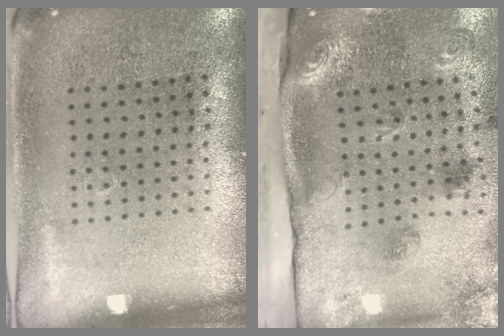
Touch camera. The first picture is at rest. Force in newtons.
{"total": 3.0, "press": 2.0, "slide": 2.2}